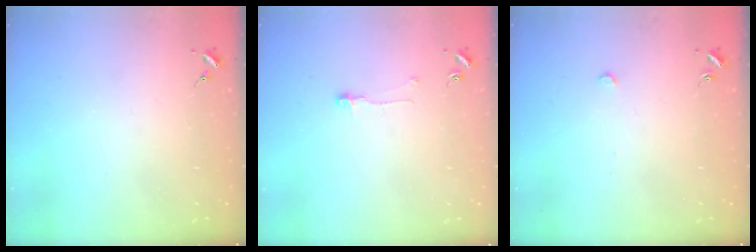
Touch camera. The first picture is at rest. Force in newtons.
{"total": 6.4, "press": 6.4, "slide": 0.4}
{"total": 2.7, "press": 2.6, "slide": 0.3}